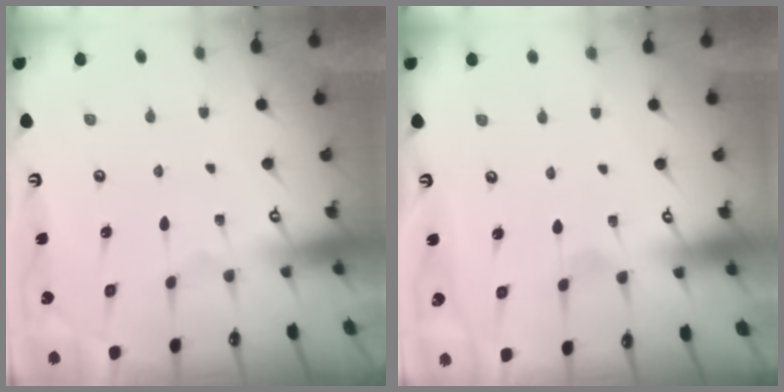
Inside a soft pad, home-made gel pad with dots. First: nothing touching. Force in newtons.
{"total": 1.0, "press": 1.0, "slide": 0.2}